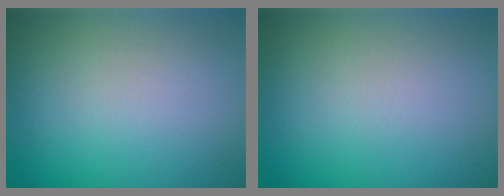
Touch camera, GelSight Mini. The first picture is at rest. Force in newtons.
{"total": 0.0}